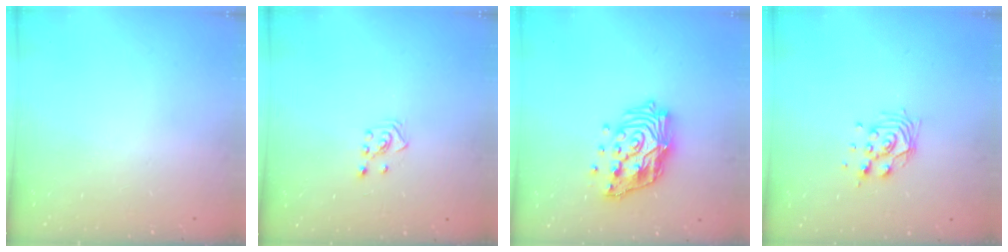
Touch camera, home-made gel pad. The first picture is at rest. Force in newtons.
{"total": 2.3, "press": 2.2, "slide": 0.7}
{"total": 17.3, "press": 17.1, "slide": 2.1}
{"total": 11.0, "press": 10.6, "slide": 2.9}